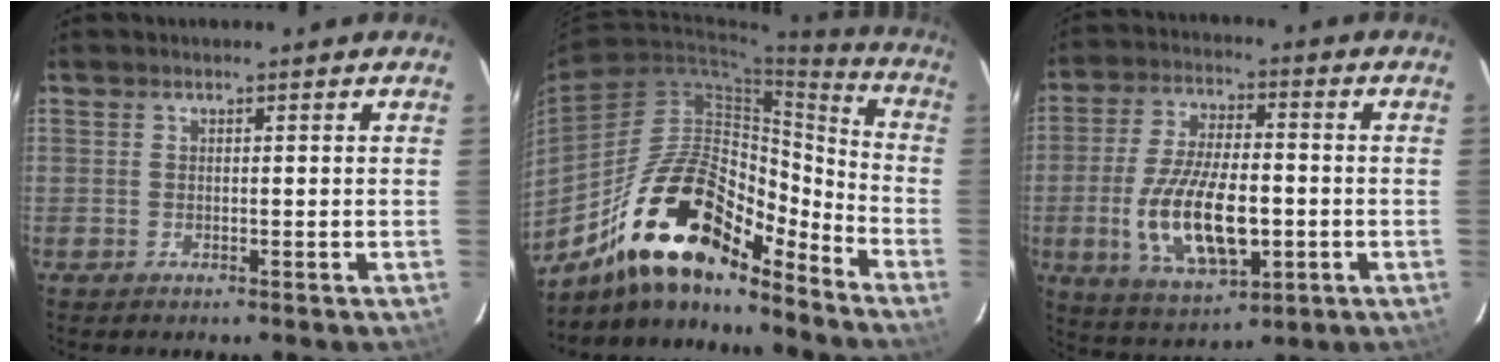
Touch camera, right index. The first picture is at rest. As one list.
[{"total": 21.1, "force": [-15.5, 7.1, 12.5], "torque": [-0.210, 0.009, -0.278]}, {"total": 16.1, "force": [-3.4, 7.0, 14.1], "torque": [-0.284, -0.011, -0.052]}]